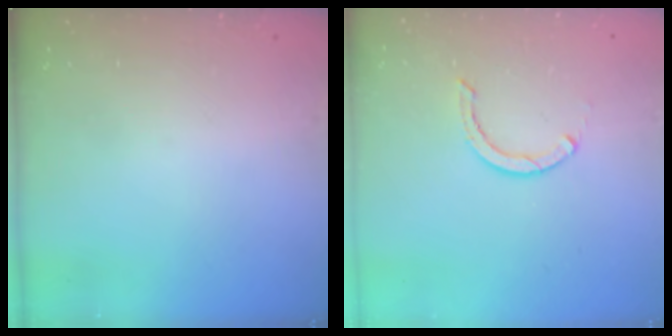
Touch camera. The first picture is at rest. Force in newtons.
{"total": 2.6, "press": 2.6, "slide": 0.1}